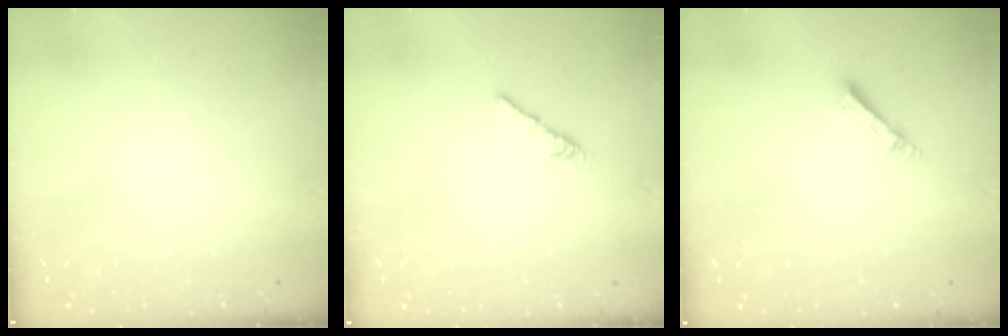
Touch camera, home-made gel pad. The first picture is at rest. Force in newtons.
{"total": 2.1, "press": 2.0, "slide": 0.7}
{"total": 3.8, "press": 3.8, "slide": 0.2}